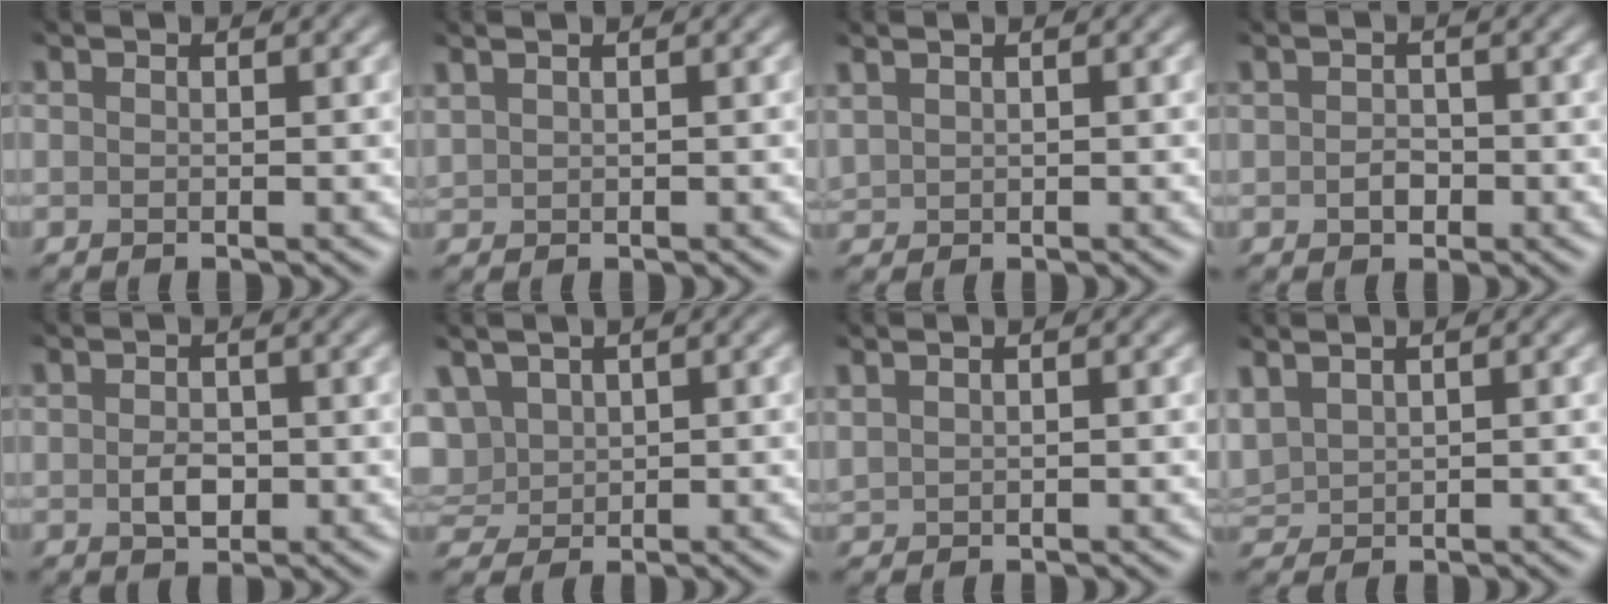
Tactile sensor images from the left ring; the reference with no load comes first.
{"total": 0.9, "force": [0.8, 0.3, 0.3], "torque": [-0.002, 0.001, 0.015]}
{"total": 0.9, "force": [0.8, 0.5, 0.2], "torque": [-0.004, 0.004, 0.021]}
{"total": 1.2, "force": [-0.6, 1.0, 0.3], "torque": [-0.006, -0.001, -0.009]}
{"total": 1.9, "force": [-0.5, 1.4, 1.2], "torque": [-0.023, 0.000, -0.004]}
{"total": 3.4, "force": [1.6, 2.5, 1.8], "torque": [-0.059, 0.008, 0.031]}
{"total": 1.3, "force": [1.0, 0.5, 0.6], "torque": [-0.005, 0.004, 0.011]}
{"total": 1.9, "force": [1.4, 0.9, 1.0], "torque": [-0.029, 0.008, 0.031]}